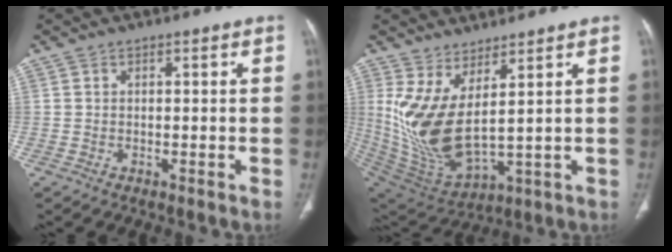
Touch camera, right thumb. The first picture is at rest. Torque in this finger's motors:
{"motor_torque": [-0.83, 2.28, 1.69, 0.58, 0.53]}